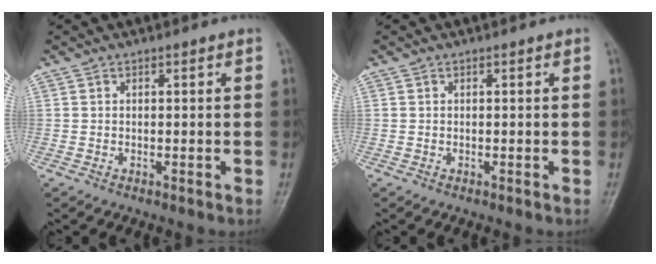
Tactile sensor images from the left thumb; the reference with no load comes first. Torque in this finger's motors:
{"motor_torque": [-0.38, -0.06, -0.03, -0.12, -0.06]}